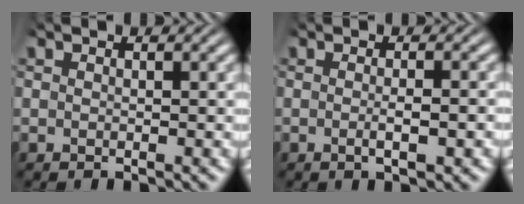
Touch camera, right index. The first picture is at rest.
{"total": 1.6, "force": [-0.7, 0.0, 1.4], "torque": [-0.025, -0.002, -0.013]}